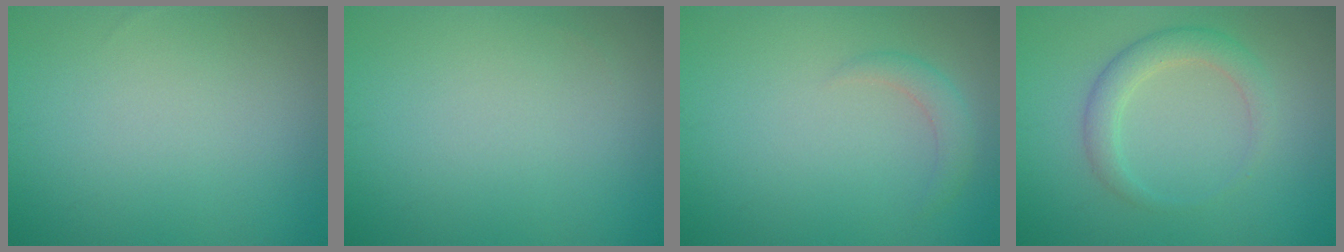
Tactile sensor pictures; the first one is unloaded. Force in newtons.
{"total": 0.0}
{"total": 1.6, "press": 1.6, "slide": 0.1}
{"total": 2.9, "press": 2.9, "slide": 0.1}